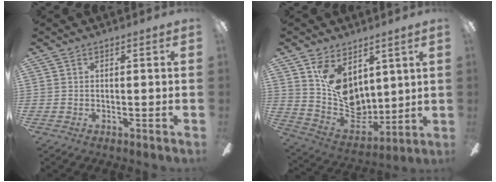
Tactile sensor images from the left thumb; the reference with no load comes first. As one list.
[{"total": 14.1, "force": [6.3, 10.1, 7.5], "torque": [-0.146, -0.030, 0.131]}]